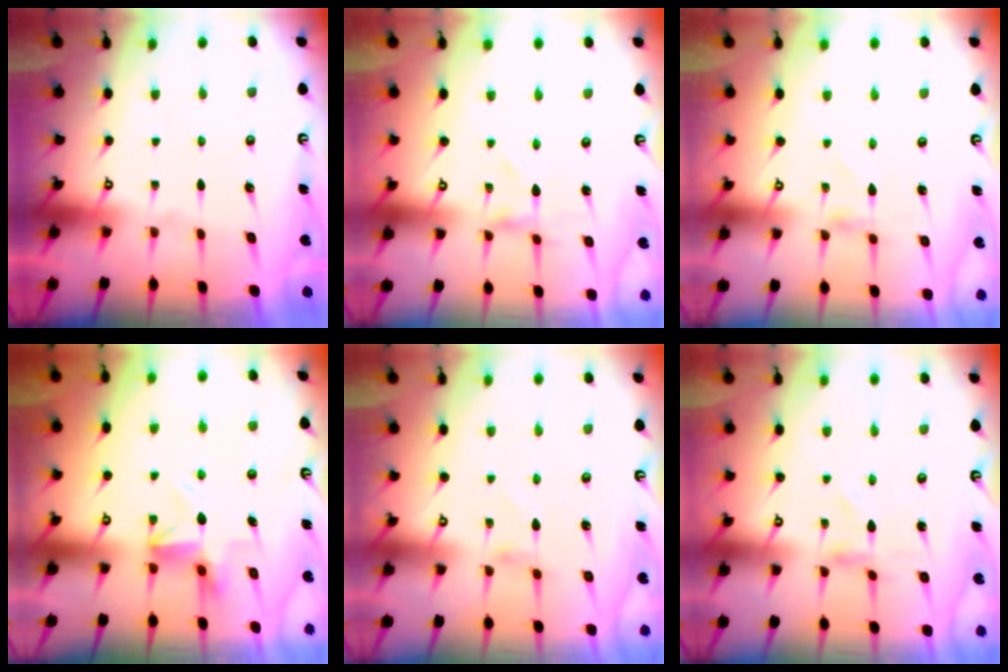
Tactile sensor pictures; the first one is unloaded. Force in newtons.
{"total": 0.0}
{"total": 0.0}
{"total": 4.6, "press": 4.6, "slide": 0.2}
{"total": 0.0}
{"total": 0.0}